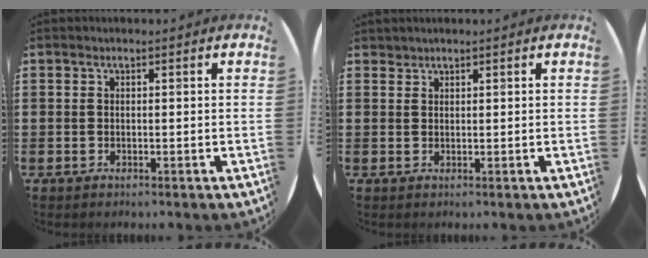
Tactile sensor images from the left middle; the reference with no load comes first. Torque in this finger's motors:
{"motor_torque": [-0.22, 0.14, -0.02, -0.01]}